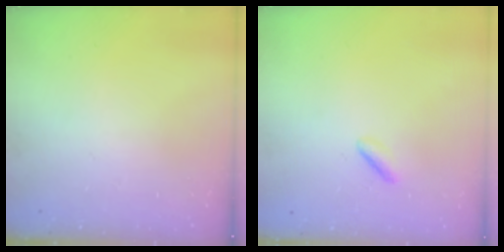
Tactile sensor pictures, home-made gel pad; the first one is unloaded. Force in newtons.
{"total": 1.8, "press": 1.7, "slide": 0.7}